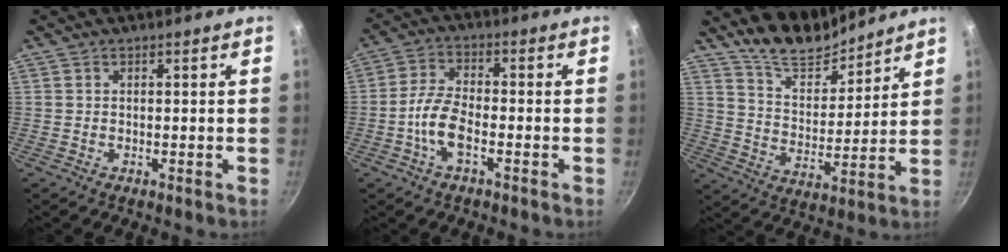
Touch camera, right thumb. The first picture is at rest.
{"total": 7.1, "force": [-2.6, 3.1, 5.9], "torque": [-0.118, 0.024, -0.059]}
{"total": 10.9, "force": [9.8, 3.9, 2.5], "torque": [-0.010, -0.083, 0.173]}